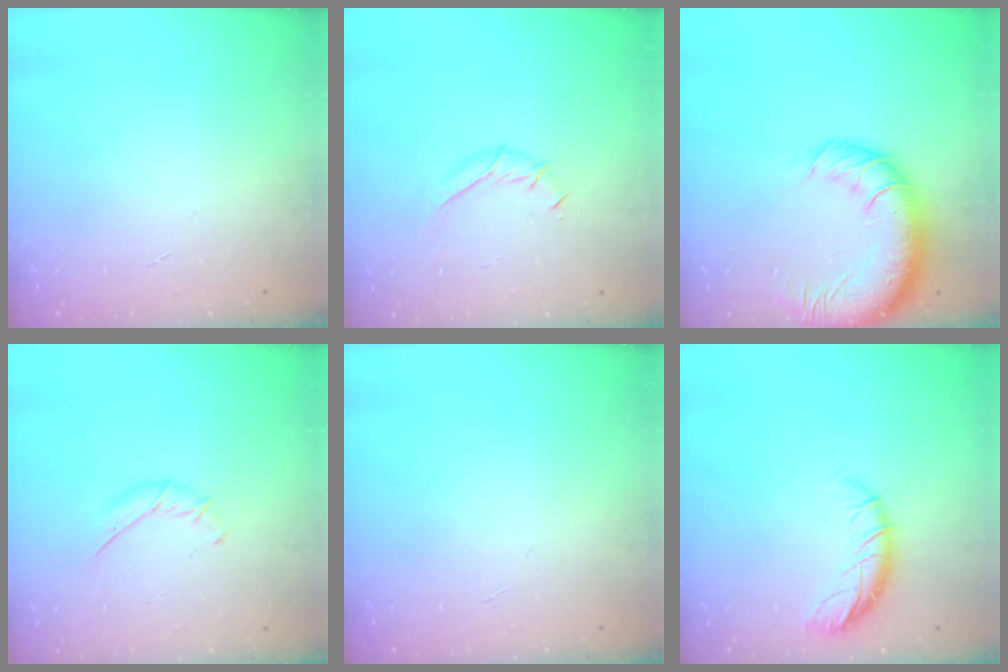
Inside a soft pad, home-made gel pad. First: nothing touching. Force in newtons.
{"total": 7.2, "press": 7.0, "slide": 1.4}
{"total": 19.0, "press": 18.5, "slide": 4.4}
{"total": 6.4, "press": 6.2, "slide": 1.7}
{"total": 0.0}
{"total": 9.5, "press": 9.5, "slide": 0.2}